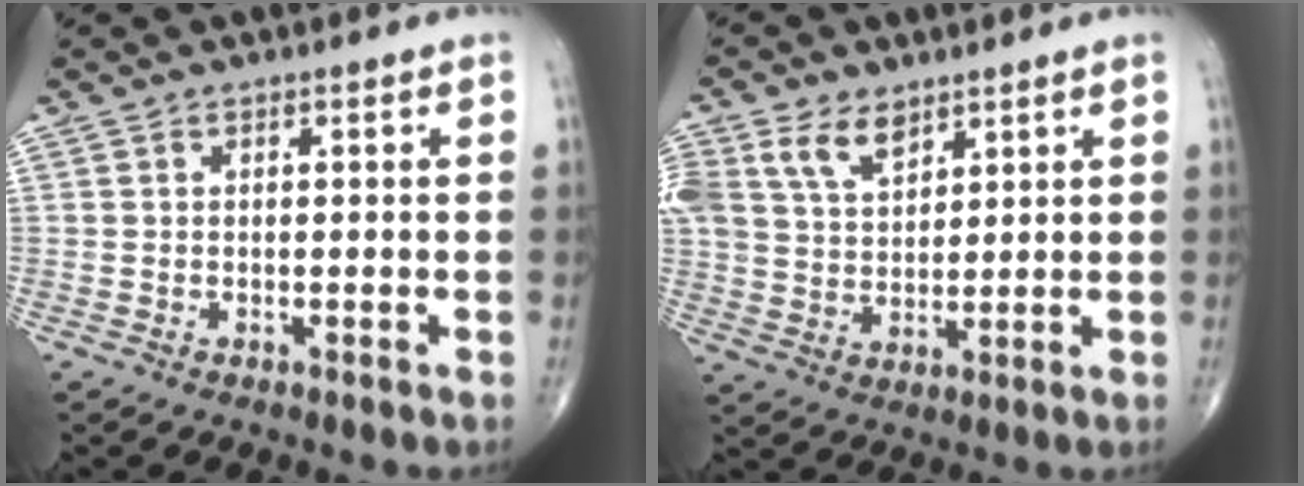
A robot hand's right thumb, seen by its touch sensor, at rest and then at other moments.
{"total": 10.2, "force": [5.7, 6.4, 5.5], "torque": [-0.100, -0.009, 0.118]}